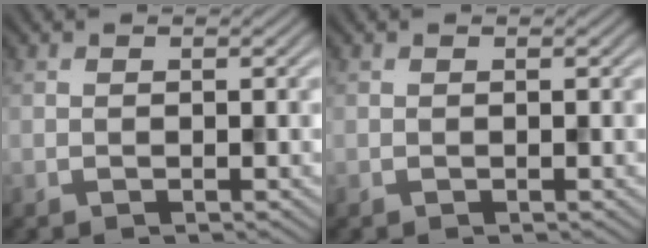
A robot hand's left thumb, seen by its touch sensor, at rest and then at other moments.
{"total": 0.0}